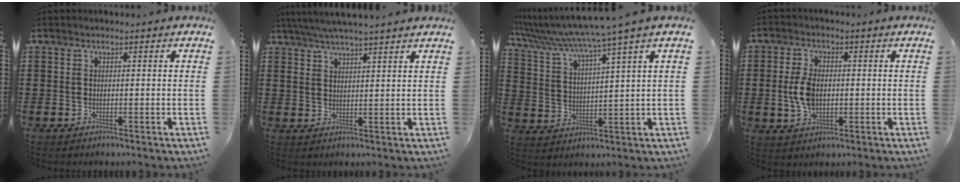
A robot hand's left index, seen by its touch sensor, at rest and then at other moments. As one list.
[{"total": 4.4, "force": [4.0, -0.2, 1.8], "torque": [-0.046, -0.009, 0.072]}, {"total": 5.6, "force": [4.6, -1.4, 2.9], "torque": [-0.079, -0.043, 0.071]}, {"total": 5.7, "force": [0.0, 3.2, 4.7], "torque": [-0.120, -0.001, -0.008]}]